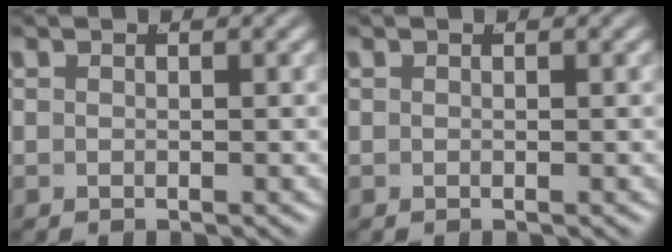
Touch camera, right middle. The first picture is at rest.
{"total": 0.0}